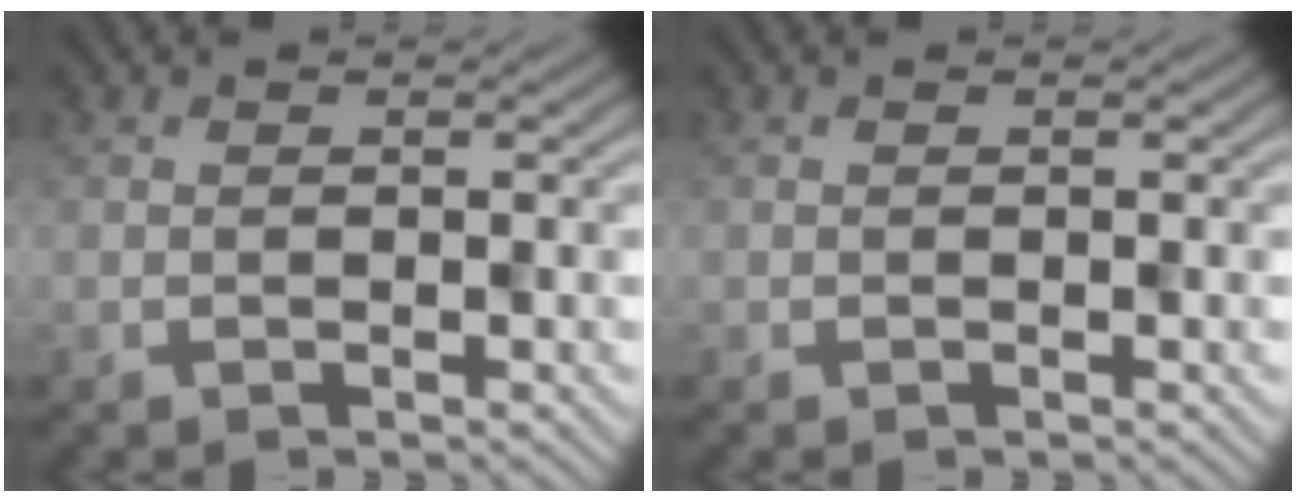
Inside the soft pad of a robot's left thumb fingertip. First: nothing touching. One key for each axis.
{"total": 0.0}